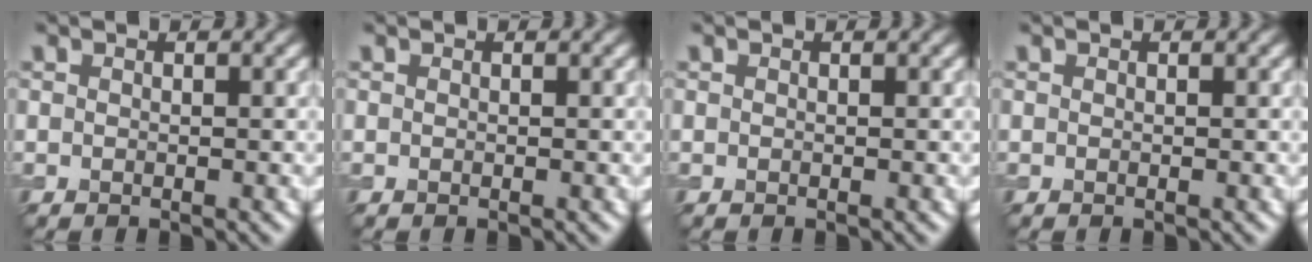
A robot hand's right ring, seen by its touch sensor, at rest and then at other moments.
{"total": 0.0}
{"total": 0.0}
{"total": 0.0}